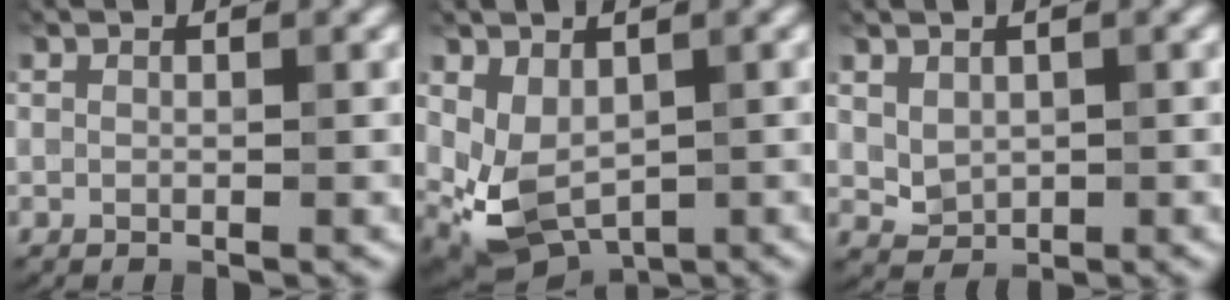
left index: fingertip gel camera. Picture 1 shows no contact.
{"total": 3.5, "force": [0.1, 2.4, 2.6], "torque": [-0.066, -0.017, 0.016]}
{"total": 1.3, "force": [0.1, 1.1, 0.7], "torque": [-0.021, -0.003, 0.016]}